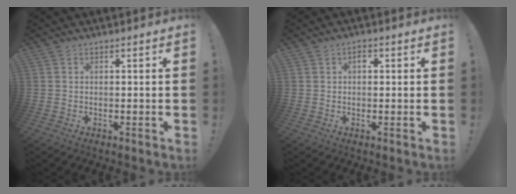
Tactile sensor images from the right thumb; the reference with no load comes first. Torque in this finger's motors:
{"motor_torque": [0.42, 0.55, 0.12, -0.17, 0.00]}